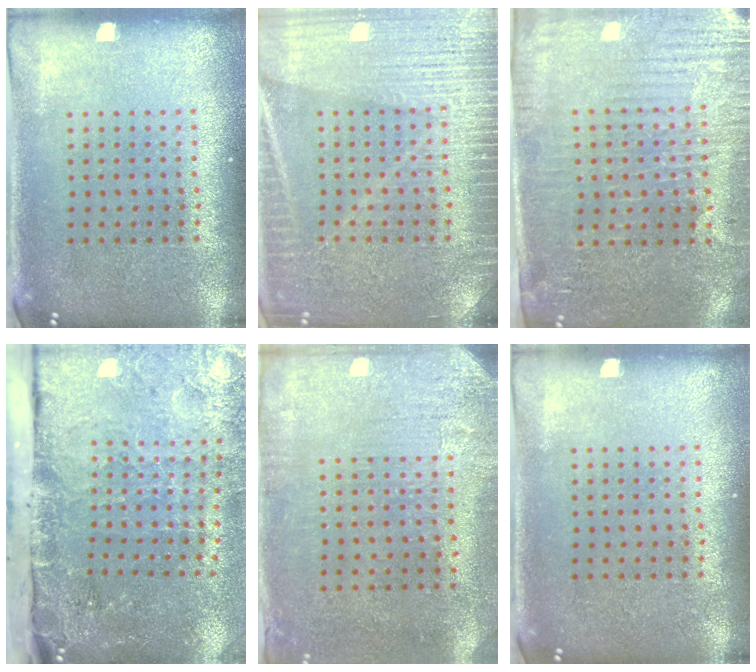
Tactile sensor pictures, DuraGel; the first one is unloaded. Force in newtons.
{"total": 5.4, "press": 5.3, "slide": 0.9}
{"total": 3.5, "press": 3.3, "slide": 1.2}
{"total": 4.7, "press": 3.7, "slide": 2.8}
{"total": 3.1, "press": 2.4, "slide": 1.9}
{"total": 0.0}